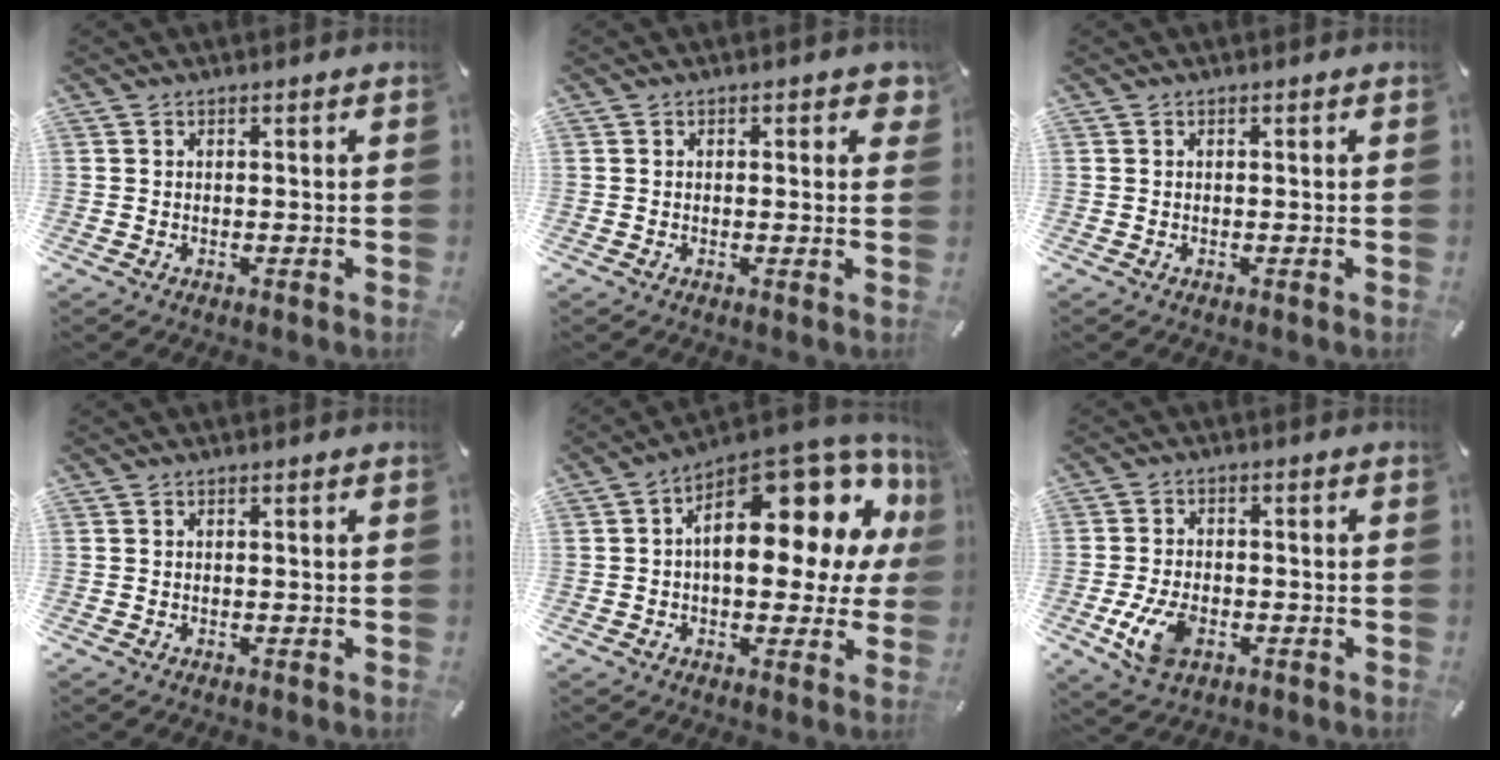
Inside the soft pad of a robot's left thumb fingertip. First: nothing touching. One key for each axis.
{"total": 1.9, "fx": 0.3, "fy": 0.8, "fz": 1.7, "tx": -0.018, "ty": -0.001, "tz": 0.001}
{"total": 0.0}
{"total": 0.0}
{"total": 19.3, "fx": 6.6, "fy": 10.1, "fz": 15.0, "tx": -0.193, "ty": -0.060, "tz": 0.109}
{"total": 8.6, "fx": -3.0, "fy": 5.3, "fz": 6.1, "tx": -0.140, "ty": 0.003, "tz": -0.054}